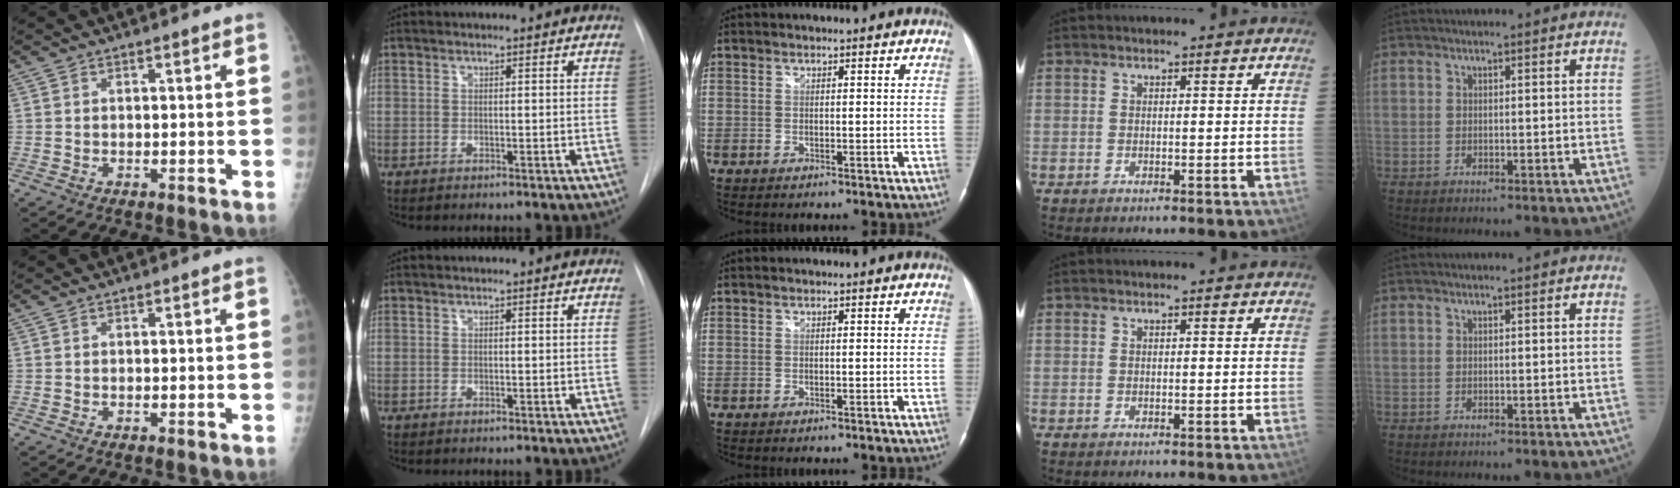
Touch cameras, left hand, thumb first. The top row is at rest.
{}